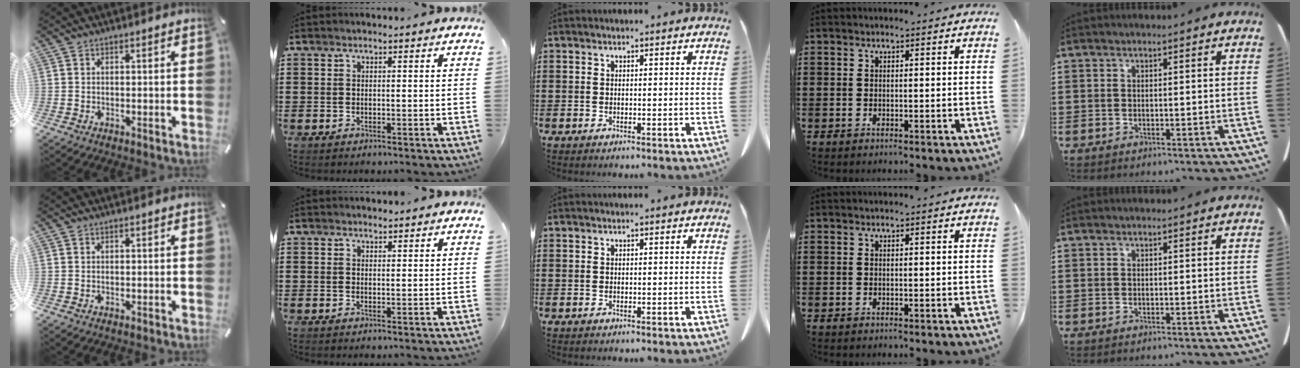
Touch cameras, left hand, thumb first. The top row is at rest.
{"index": {"total": 0.9, "force": [0.9, 0.1, -0.2], "torque": [0.001, 0.000, 0.018]}}